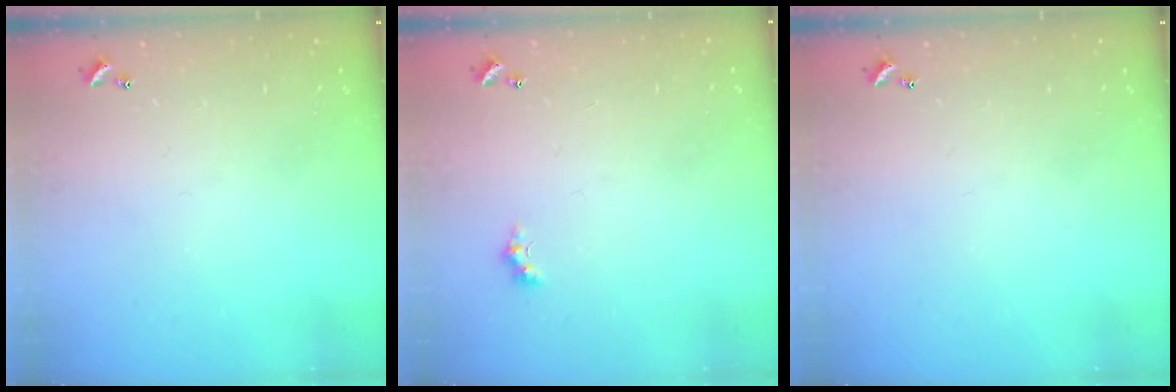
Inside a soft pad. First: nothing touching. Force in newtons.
{"total": 1.1, "press": 1.1, "slide": 0.4}
{"total": 0.0}